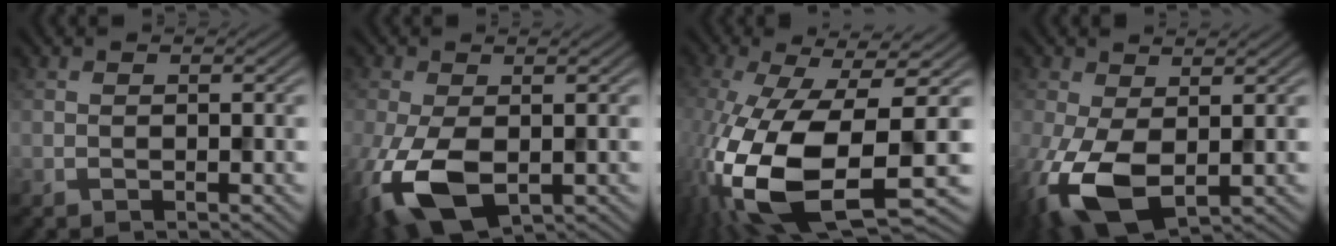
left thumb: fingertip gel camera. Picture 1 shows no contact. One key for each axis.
{"total": 9.7, "fx": -2.9, "fy": 5.4, "fz": 7.6, "tx": -0.192, "ty": -0.027, "tz": -0.050}
{"total": 16.4, "fx": -4.7, "fy": 6.7, "fz": 14.3, "tx": -0.316, "ty": -0.040, "tz": -0.075}
{"total": 9.7, "fx": -2.0, "fy": 5.3, "fz": 7.9, "tx": -0.202, "ty": -0.014, "tz": -0.039}